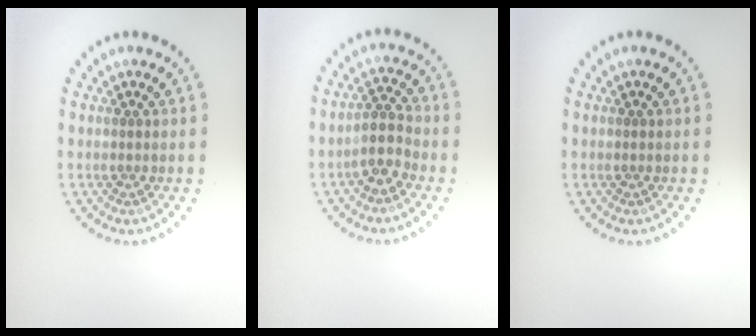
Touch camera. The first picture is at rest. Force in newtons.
{"total": 2.4, "press": 2.0, "slide": 1.4}
{"total": 0.0}